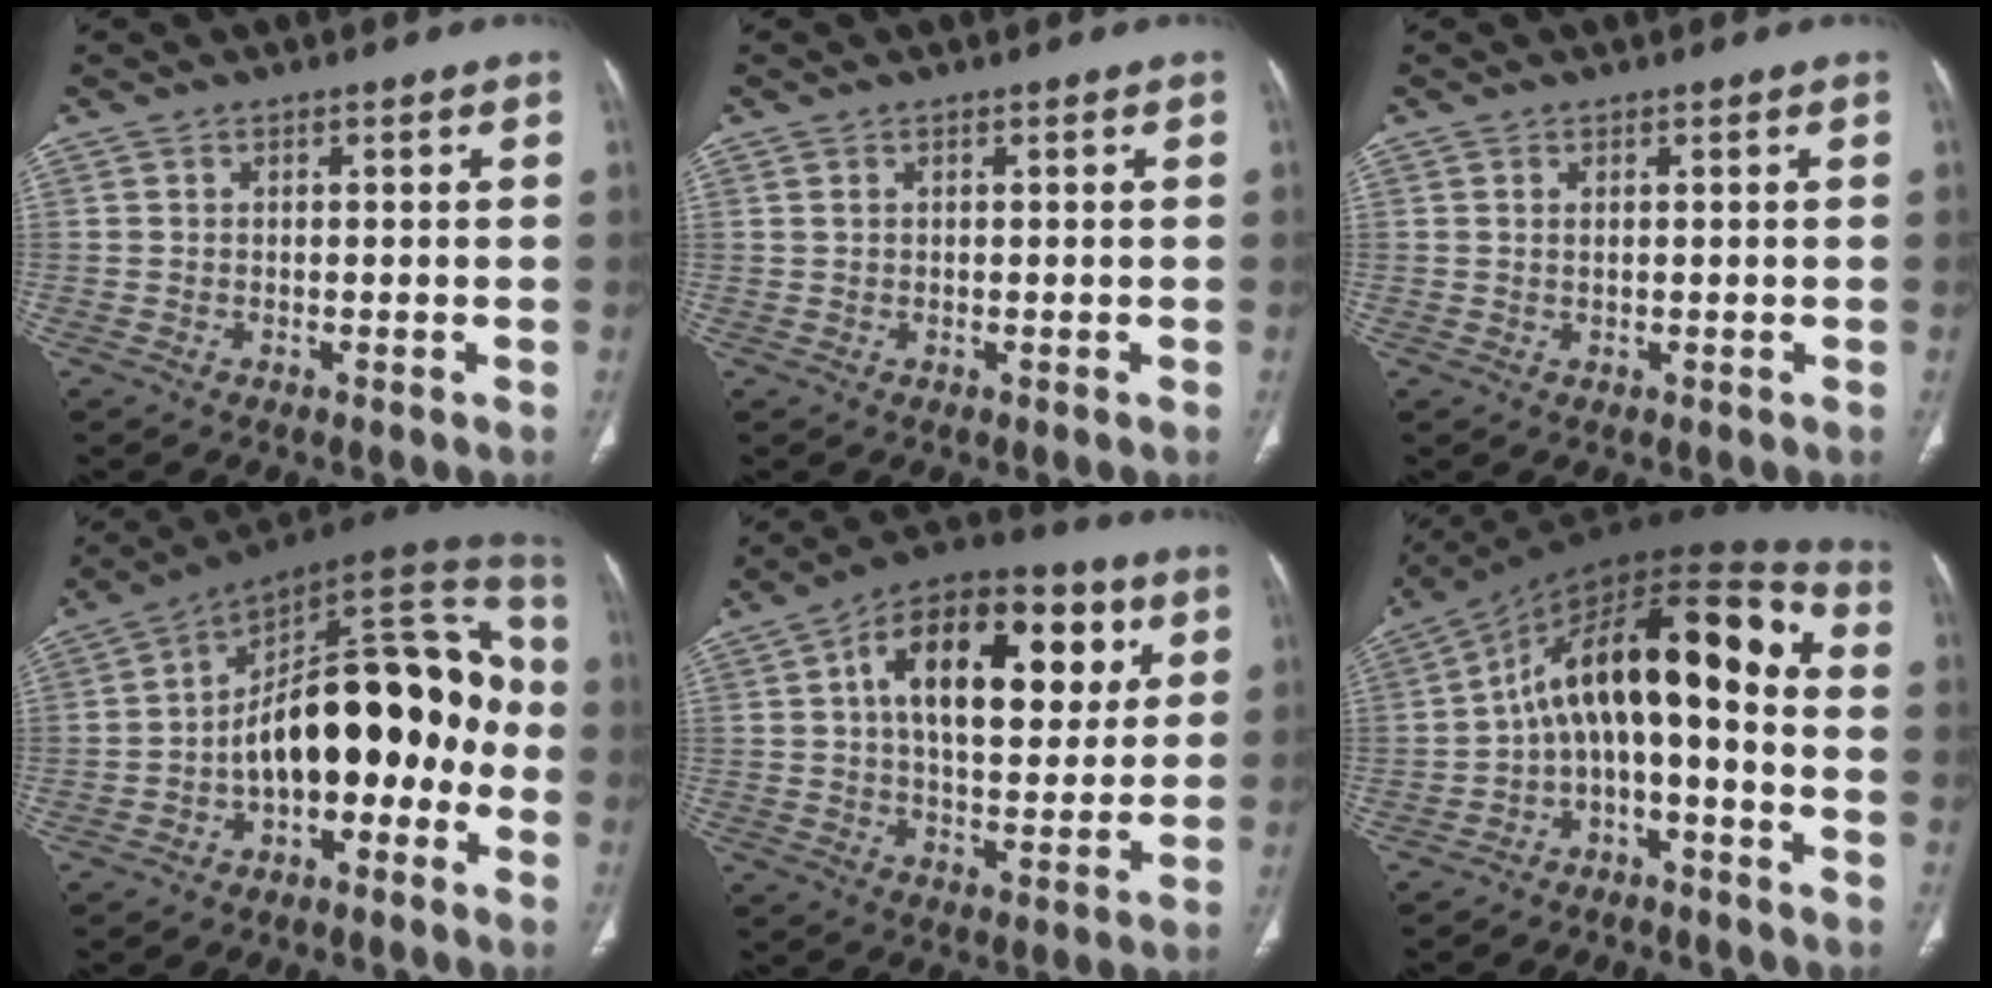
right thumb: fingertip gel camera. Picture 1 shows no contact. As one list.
[{"total": 0.6, "force": [0.4, 0.4, 0.4], "torque": [-0.009, 0.007, 0.009]}, {"total": 0.7, "force": [0.4, 0.3, 0.6], "torque": [-0.014, 0.002, 0.009]}, {"total": 21.2, "force": [-4.7, 11.4, 17.3], "torque": [-0.218, 0.093, -0.072]}, {"total": 21.8, "force": [6.4, 11.7, 17.3], "torque": [-0.227, 0.004, 0.090]}, {"total": 17.3, "force": [-3.5, 7.4, 15.3], "torque": [-0.225, 0.114, -0.060]}]